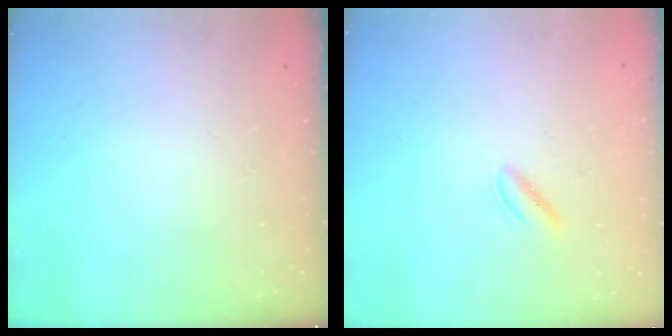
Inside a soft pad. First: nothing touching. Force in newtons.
{"total": 2.3, "press": 2.1, "slide": 0.9}